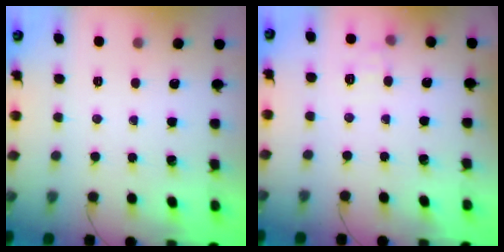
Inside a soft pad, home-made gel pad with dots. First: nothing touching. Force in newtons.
{"total": 6.3, "press": 6.0, "slide": 1.9}